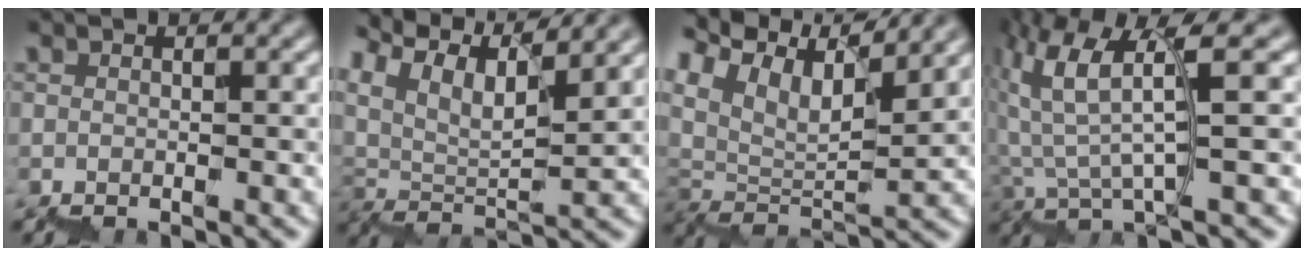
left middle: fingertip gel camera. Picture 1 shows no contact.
{"total": 10.2, "force": [9.1, 2.1, 4.1], "torque": [-0.084, 0.026, 0.144]}
{"total": 10.2, "force": [8.5, 2.6, 5.0], "torque": [-0.102, 0.025, 0.158]}
{"total": 5.3, "force": [2.6, 0.5, 4.5], "torque": [-0.096, 0.017, 0.045]}